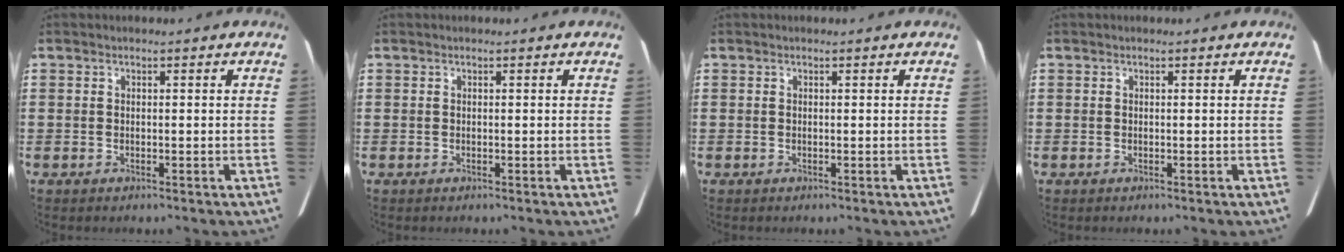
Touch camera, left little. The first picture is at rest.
{"total": 0.0}
{"total": 0.0}
{"total": 0.0}